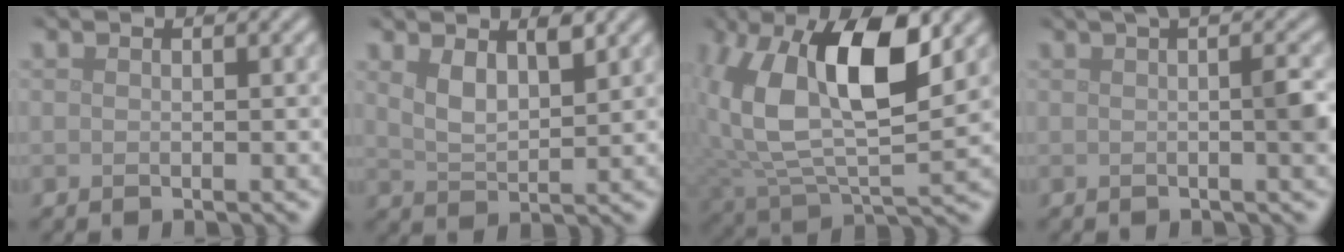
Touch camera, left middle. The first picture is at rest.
{"total": 2.9, "force": [1.6, 1.2, 2.2], "torque": [-0.048, -0.003, 0.032]}
{"total": 11.9, "force": [3.4, 5.8, 9.8], "torque": [-0.199, -0.004, 0.064]}
{"total": 4.2, "force": [0.6, 1.0, 4.0], "torque": [-0.046, 0.010, 0.006]}